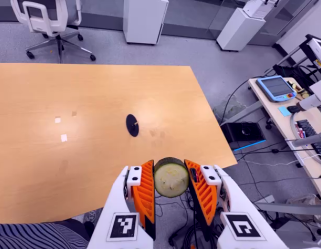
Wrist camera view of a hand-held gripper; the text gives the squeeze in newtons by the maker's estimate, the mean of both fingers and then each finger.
{"total": 11.3, "left": 10.6, "right": 12.0}